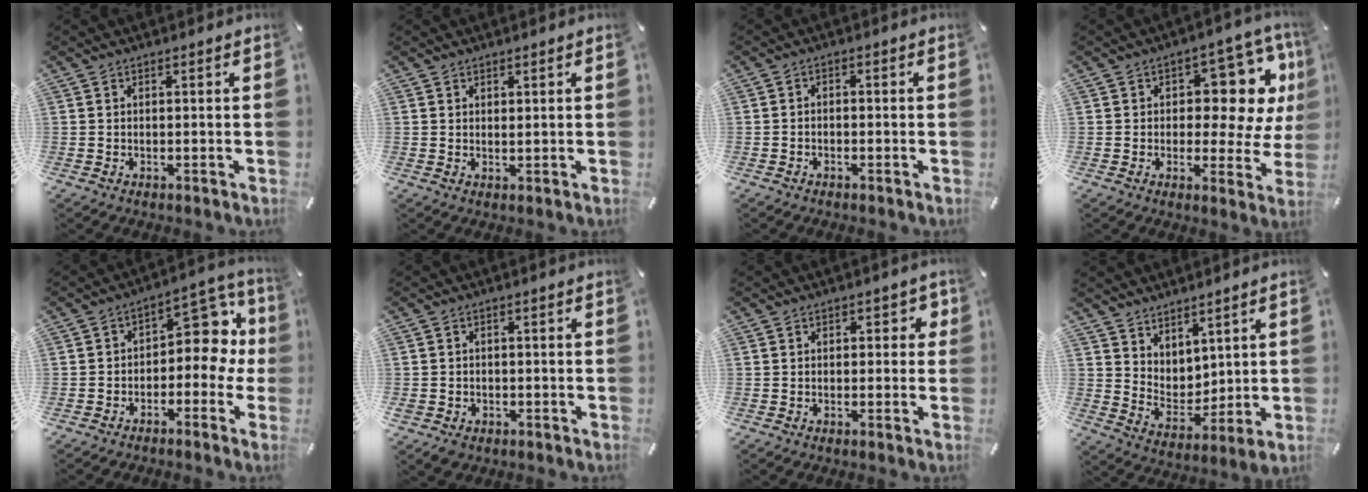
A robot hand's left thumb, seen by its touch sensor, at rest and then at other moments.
{"total": 0.9, "force": [0.9, 0.2, 0.1], "torque": [-0.004, -0.002, 0.017]}
{"total": 1.4, "force": [-1.3, 0.5, 0.5], "torque": [-0.010, 0.005, -0.025]}
{"total": 13.0, "force": [5.4, 7.5, 9.1], "torque": [-0.102, -0.055, 0.090]}
{"total": 11.4, "force": [1.5, 7.2, 8.6], "torque": [-0.098, -0.011, 0.026]}
{"total": 2.5, "force": [-1.2, 2.0, 0.8], "torque": [-0.024, 0.001, -0.027]}
{"total": 2.5, "force": [0.4, 1.7, 1.8], "torque": [-0.012, 0.000, -0.001]}
{"total": 6.3, "force": [5.7, 2.7, -0.3], "torque": [-0.016, -0.055, 0.109]}